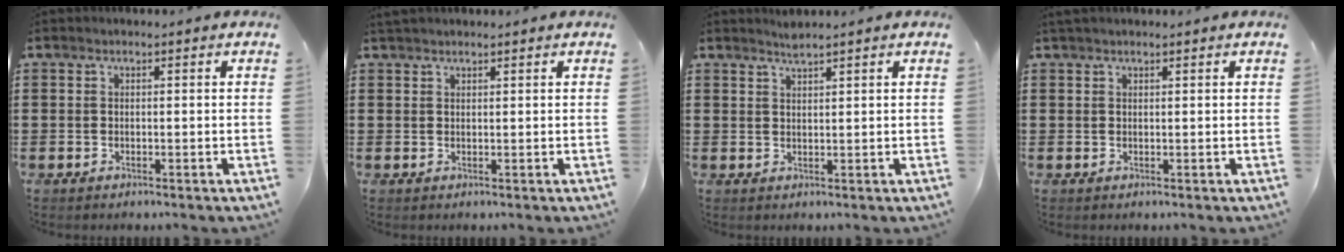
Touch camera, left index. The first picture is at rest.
{"total": 1.1, "force": [1.1, 0.3, 0.1], "torque": [-0.005, 0.002, 0.021]}
{"total": 1.8, "force": [1.7, -0.1, 0.7], "torque": [-0.015, 0.000, 0.032]}
{"total": 0.8, "force": [0.7, 0.3, 0.2], "torque": [-0.005, 0.002, 0.014]}